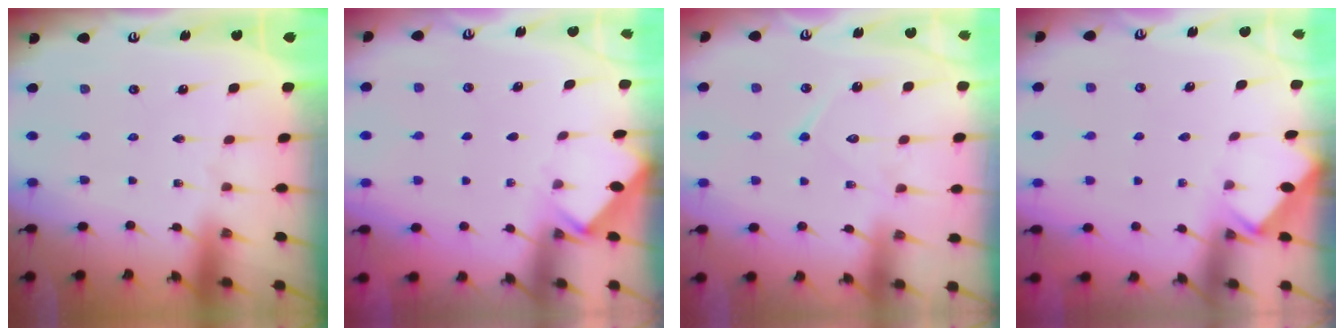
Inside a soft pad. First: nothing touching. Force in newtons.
{"total": 2.5, "press": 2.4, "slide": 0.4}
{"total": 11.2, "press": 11.2, "slide": 1.0}
{"total": 2.5, "press": 2.4, "slide": 0.4}